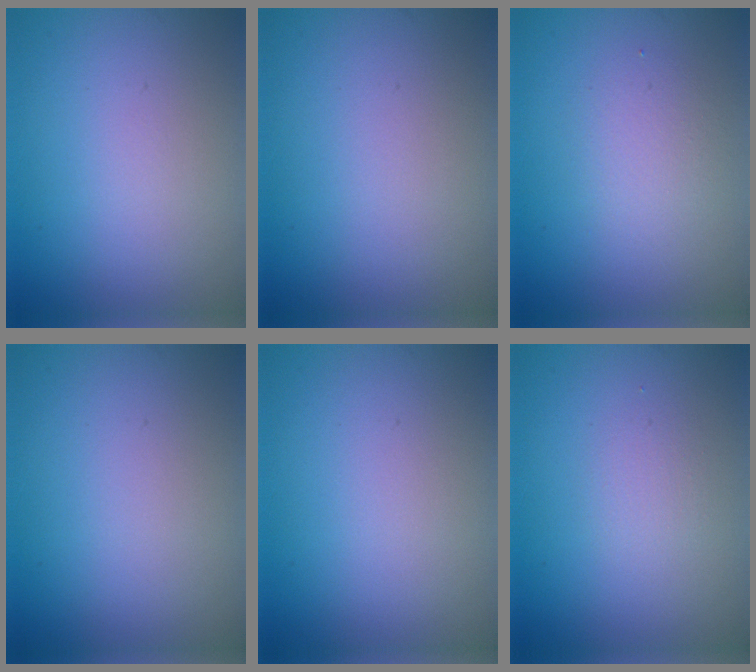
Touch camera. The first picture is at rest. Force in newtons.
{"total": 0.0}
{"total": 1.9, "press": 1.9, "slide": 0.2}
{"total": 0.0}
{"total": 0.0}
{"total": 1.1, "press": 1.1, "slide": 0.0}